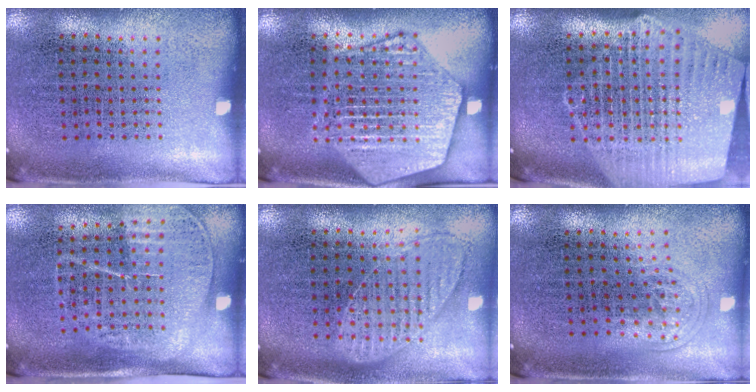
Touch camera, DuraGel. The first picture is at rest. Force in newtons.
{"total": 3.8, "press": 3.8, "slide": 0.4}
{"total": 2.6, "press": 2.2, "slide": 1.3}
{"total": 1.7, "press": 1.4, "slide": 0.9}
{"total": 1.0, "press": 1.0, "slide": 0.3}
{"total": 1.0, "press": 0.6, "slide": 0.7}